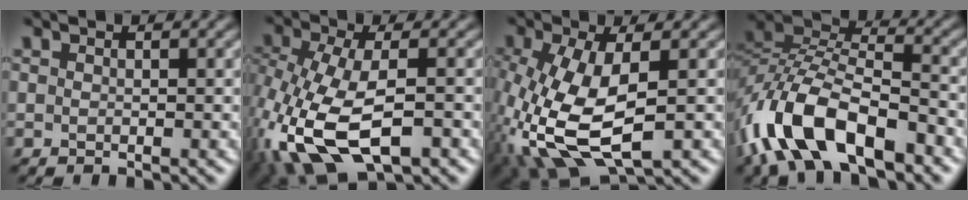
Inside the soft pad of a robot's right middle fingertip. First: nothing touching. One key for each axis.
{"total": 9.3, "fx": -3.9, "fy": 4.7, "fz": 6.9, "tx": -0.166, "ty": -0.014, "tz": -0.071}
{"total": 8.9, "fx": -2.4, "fy": 4.0, "fz": 7.6, "tx": -0.194, "ty": -0.013, "tz": -0.044}
{"total": 11.6, "fx": -6.9, "fy": 5.3, "fz": 7.6, "tx": -0.155, "ty": 0.003, "tz": -0.140}